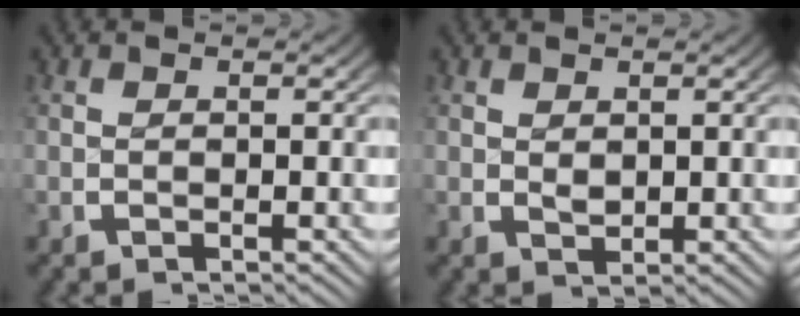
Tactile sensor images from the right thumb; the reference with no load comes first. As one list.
[{"total": 0.8, "force": [0.5, 0.6, 0.3], "torque": [-0.001, -0.005, 0.016]}]